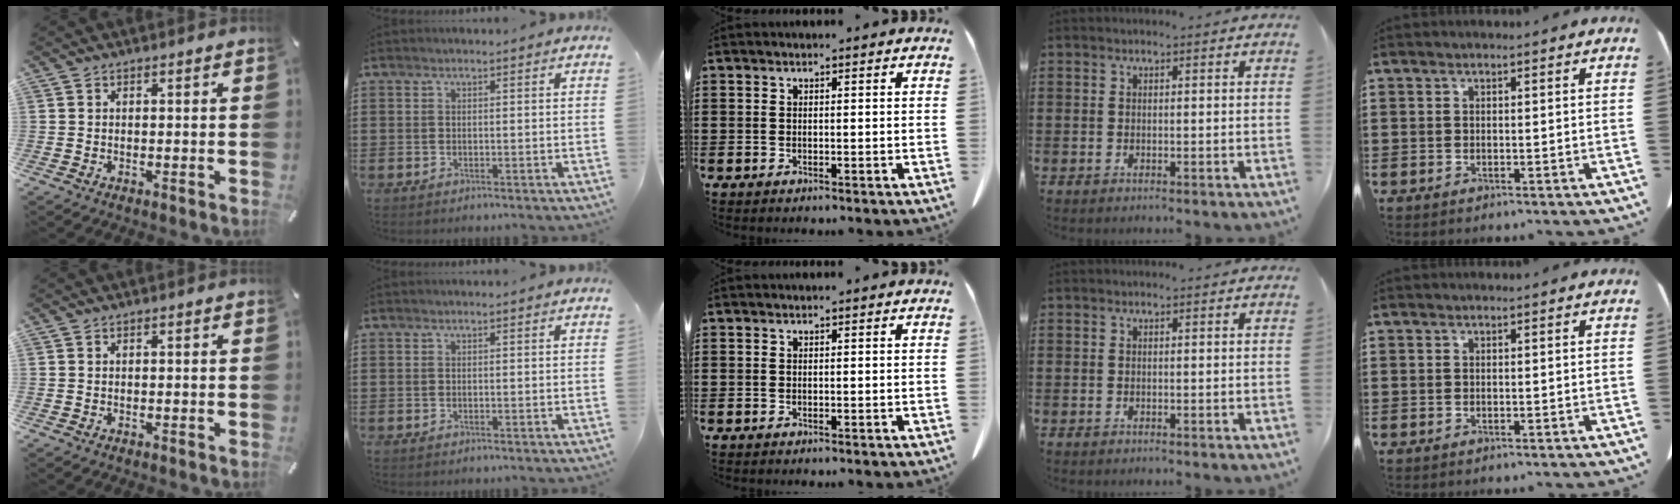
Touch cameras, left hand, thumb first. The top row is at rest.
{}